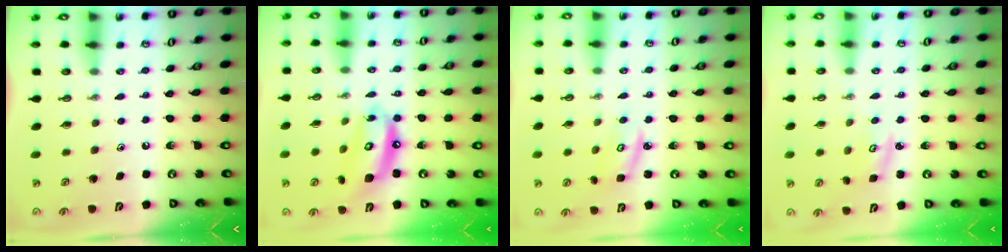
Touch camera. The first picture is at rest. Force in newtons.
{"total": 13.9, "press": 13.8, "slide": 2.0}
{"total": 2.9, "press": 2.9, "slide": 0.2}
{"total": 2.8, "press": 2.8, "slide": 0.3}